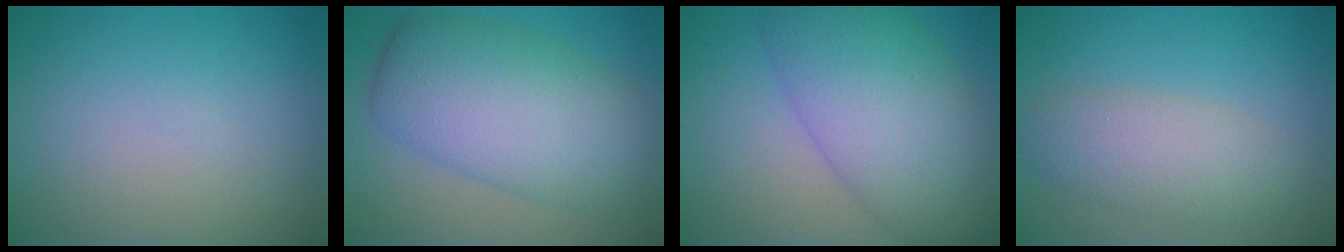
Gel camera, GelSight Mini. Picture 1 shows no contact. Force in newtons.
{"total": 9.4, "press": 9.4, "slide": 0.1}
{"total": 9.7, "press": 9.7, "slide": 0.3}
{"total": 4.1, "press": 4.1, "slide": 0.3}